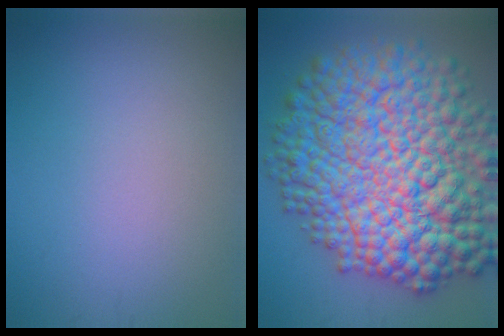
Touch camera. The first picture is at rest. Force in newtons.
{"total": 17.3, "press": 17.2, "slide": 0.4}